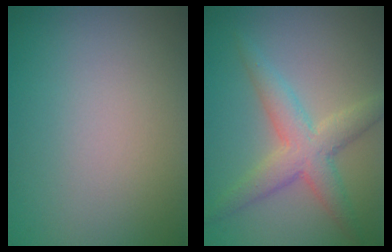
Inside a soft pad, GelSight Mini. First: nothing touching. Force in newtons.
{"total": 4.3, "press": 4.3, "slide": 0.0}